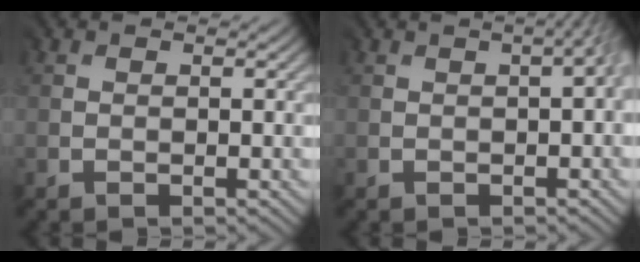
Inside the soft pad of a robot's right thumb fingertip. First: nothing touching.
{"total": 2.0, "force": [-0.8, 0.1, 1.8], "torque": [-0.005, 0.011, -0.014]}